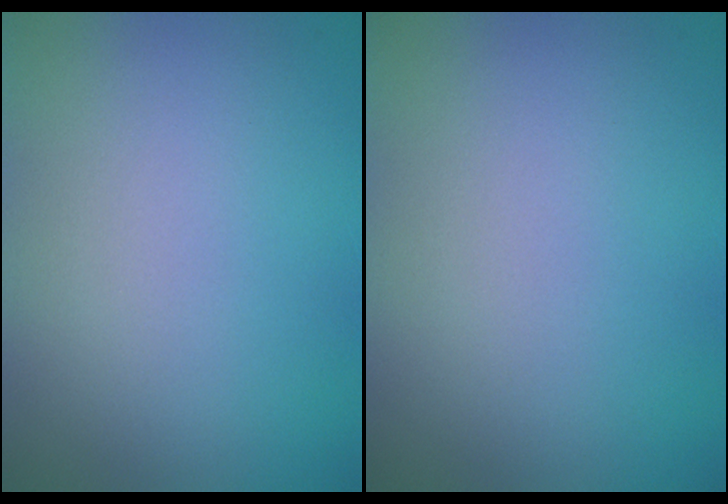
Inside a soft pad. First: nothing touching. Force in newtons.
{"total": 0.0}